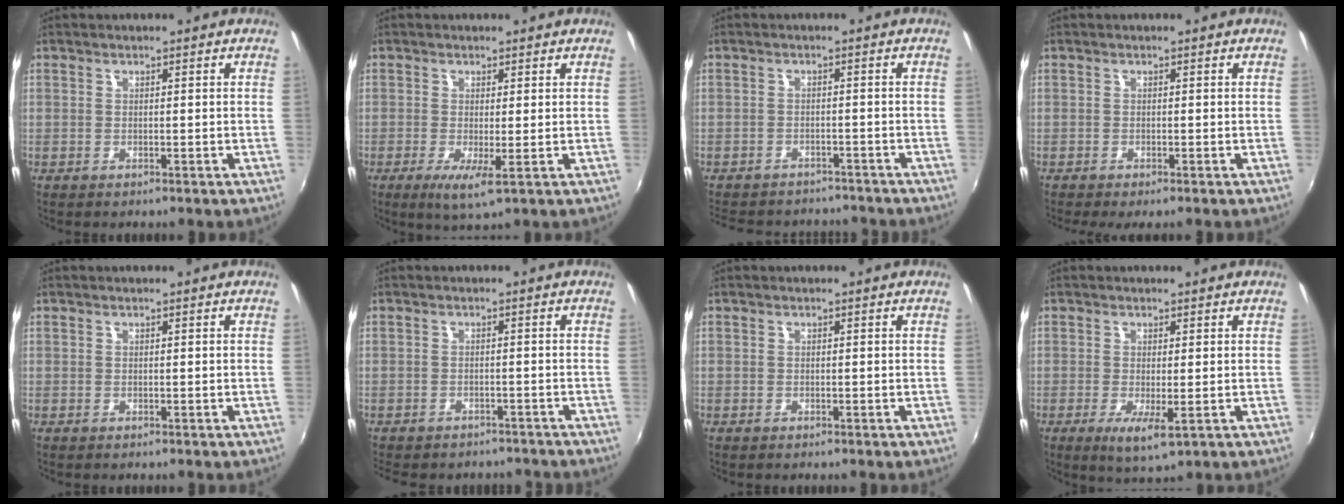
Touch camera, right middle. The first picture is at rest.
{"total": 3.9, "force": [-0.9, 0.3, 3.8], "torque": [-0.074, -0.014, -0.014]}
{"total": 11.9, "force": [-10.3, 4.6, 3.9], "torque": [-0.095, 0.000, -0.140]}
{"total": 1.2, "force": [-1.0, 0.0, 0.7], "torque": [-0.017, -0.006, -0.016]}
{"total": 0.0}
{"total": 8.4, "force": [-7.3, 3.2, 2.9], "torque": [-0.068, -0.016, -0.097]}
{"total": 0.0}
{"total": 4.7, "force": [-1.3, 0.9, 4.4], "torque": [-0.083, -0.017, -0.017]}